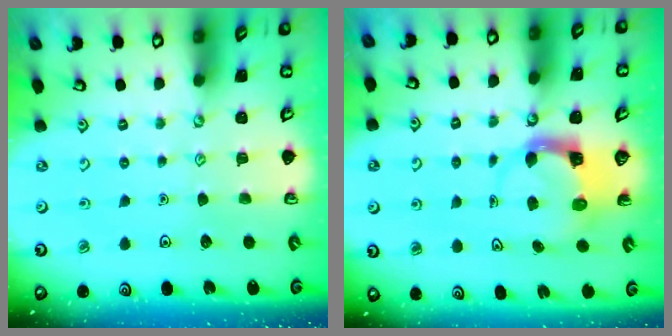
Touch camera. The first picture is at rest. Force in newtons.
{"total": 3.6, "press": 3.5, "slide": 0.5}